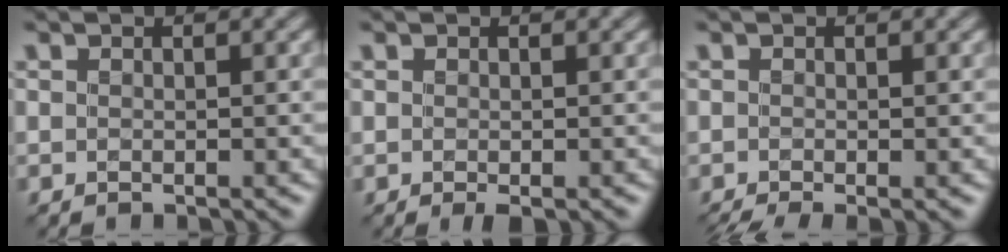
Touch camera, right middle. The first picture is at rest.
{"total": 0.9, "force": [-0.3, 0.3, 0.8], "torque": [-0.016, -0.005, -0.005]}
{"total": 2.1, "force": [-1.3, 0.4, 1.6], "torque": [-0.028, -0.013, -0.028]}